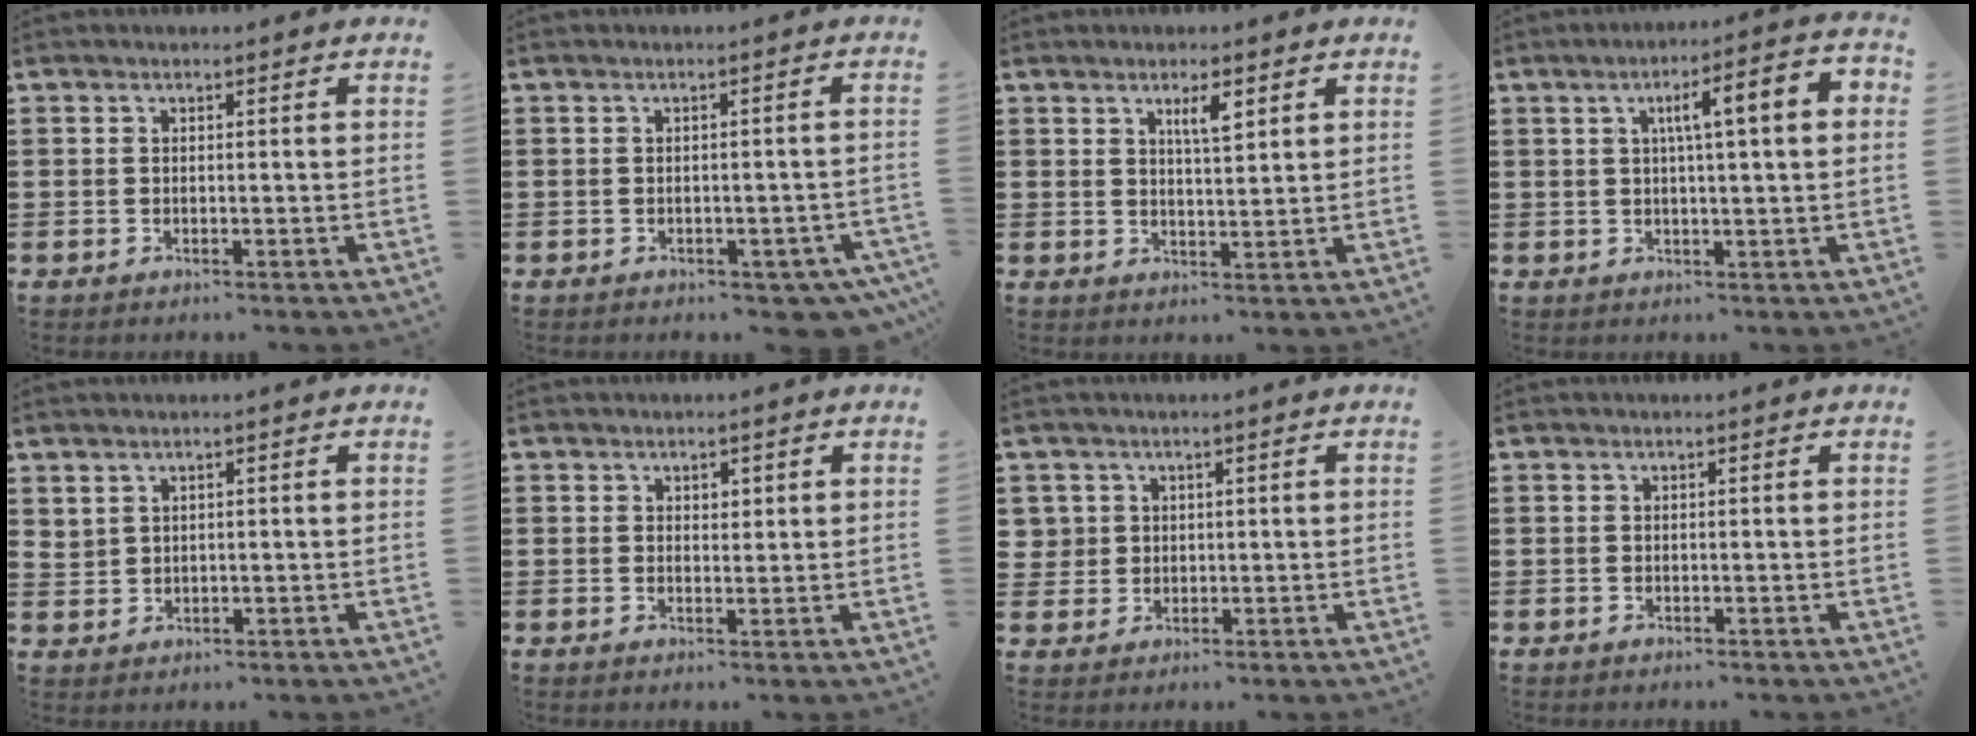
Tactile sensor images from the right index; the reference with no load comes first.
{"total": 2.6, "force": [-2.1, 0.9, 1.2], "torque": [-0.021, 0.004, -0.042]}
{"total": 3.1, "force": [1.9, 0.7, 2.4], "torque": [-0.043, 0.001, 0.029]}
{"total": 6.3, "force": [0.9, 1.0, 6.2], "torque": [-0.111, -0.001, 0.005]}
{"total": 1.7, "force": [1.4, 0.9, 0.5], "torque": [-0.014, 0.004, 0.027]}
{"total": 1.2, "force": [0.8, 0.8, 0.4], "torque": [-0.002, 0.000, 0.014]}
{"total": 2.8, "force": [0.8, 2.6, 0.1], "torque": [-0.015, 0.012, 0.015]}
{"total": 0.0}